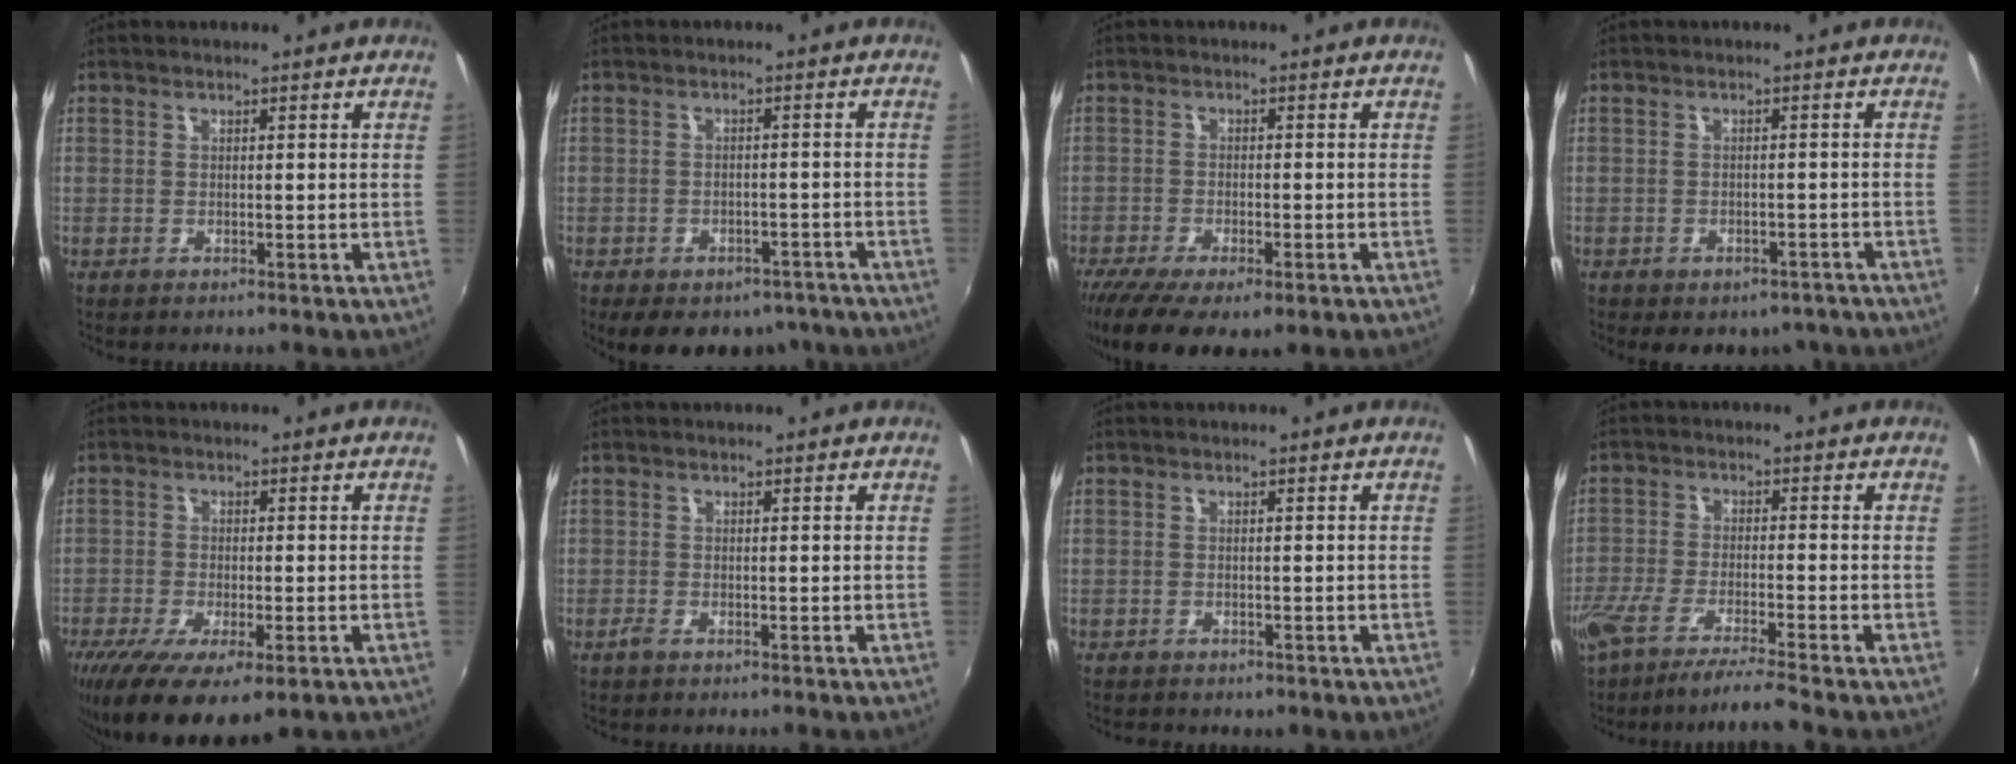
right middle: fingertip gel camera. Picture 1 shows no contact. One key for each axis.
{"total": 13.0, "fx": -9.5, "fy": 6.8, "fz": 5.7, "tx": -0.118, "ty": -0.007, "tz": -0.115}
{"total": 11.5, "fx": -7.8, "fy": 3.8, "fz": 7.6, "tx": -0.170, "ty": -0.053, "tz": -0.128}
{"total": 8.8, "fx": -6.5, "fy": 4.6, "fz": 3.7, "tx": -0.076, "ty": -0.013, "tz": -0.071}
{"total": 13.5, "fx": -7.5, "fy": 4.6, "fz": 10.3, "tx": -0.206, "ty": -0.054, "tz": -0.114}
{"total": 1.1, "fx": -0.9, "fy": 0.3, "fz": 0.7, "tx": -0.015, "ty": -0.004, "tz": -0.018}
{"total": 2.3, "fx": -1.6, "fy": 1.2, "fz": 1.1, "tx": -0.021, "ty": -0.010, "tz": -0.021}
{"total": 10.1, "fx": -8.4, "fy": -0.5, "fz": 5.5, "tx": -0.116, "ty": -0.038, "tz": -0.145}